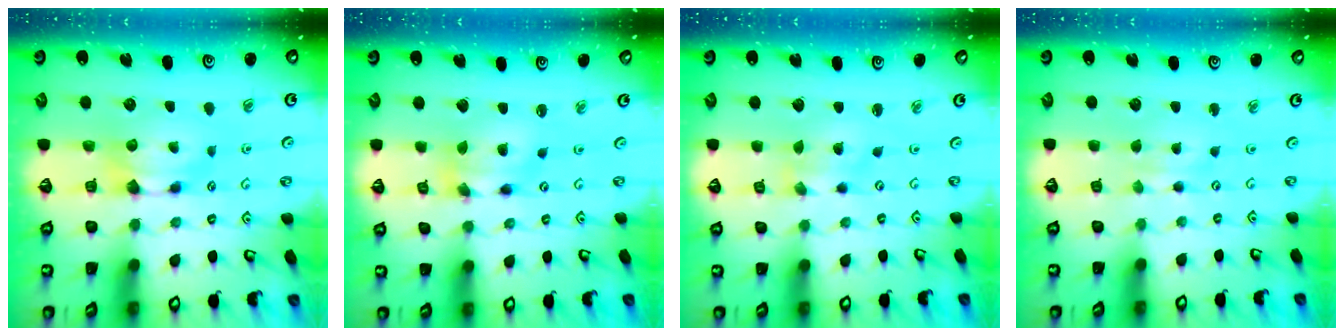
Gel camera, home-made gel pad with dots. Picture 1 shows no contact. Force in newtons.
{"total": 5.3, "press": 4.8, "slide": 2.1}
{"total": 2.9, "press": 2.8, "slide": 1.0}
{"total": 2.2, "press": 2.1, "slide": 0.4}